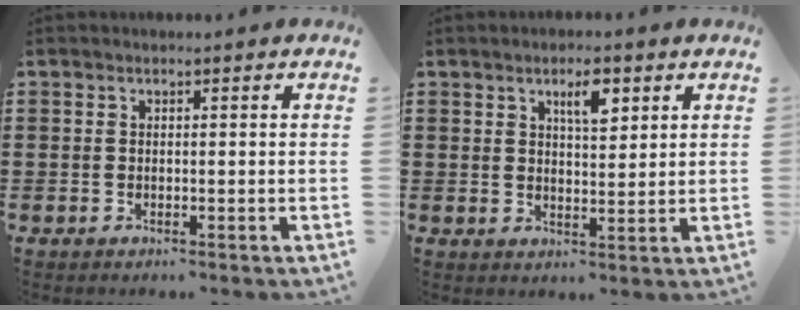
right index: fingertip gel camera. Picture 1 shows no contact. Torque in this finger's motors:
{"motor_torque": [0.89, 0.41, 0.20, 0.04]}